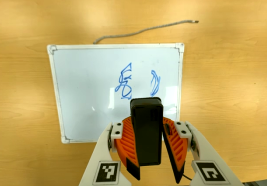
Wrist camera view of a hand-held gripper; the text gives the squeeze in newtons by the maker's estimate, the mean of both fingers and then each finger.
{"total": 9.9, "left": 10.2, "right": 9.5}